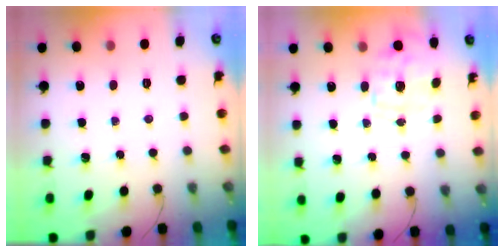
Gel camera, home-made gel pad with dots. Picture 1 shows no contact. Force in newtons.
{"total": 2.3, "press": 2.3, "slide": 0.3}